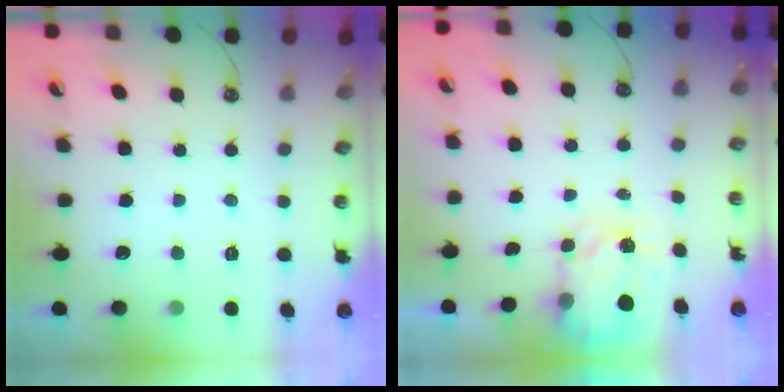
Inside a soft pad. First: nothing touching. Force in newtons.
{"total": 3.5, "press": 3.5, "slide": 0.5}